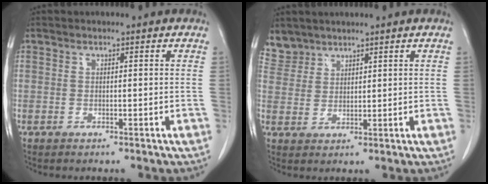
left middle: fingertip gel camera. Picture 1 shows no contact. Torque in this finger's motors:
{"motor_torque": [0.05, -0.09, -0.02, -0.03]}